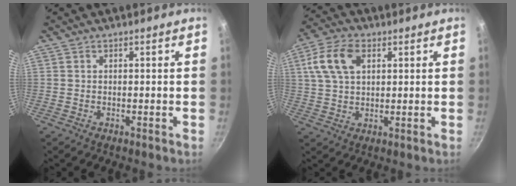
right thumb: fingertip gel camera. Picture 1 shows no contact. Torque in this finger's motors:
{"motor_torque": [-0.15, 0.24, 0.16, -0.16, 0.07]}